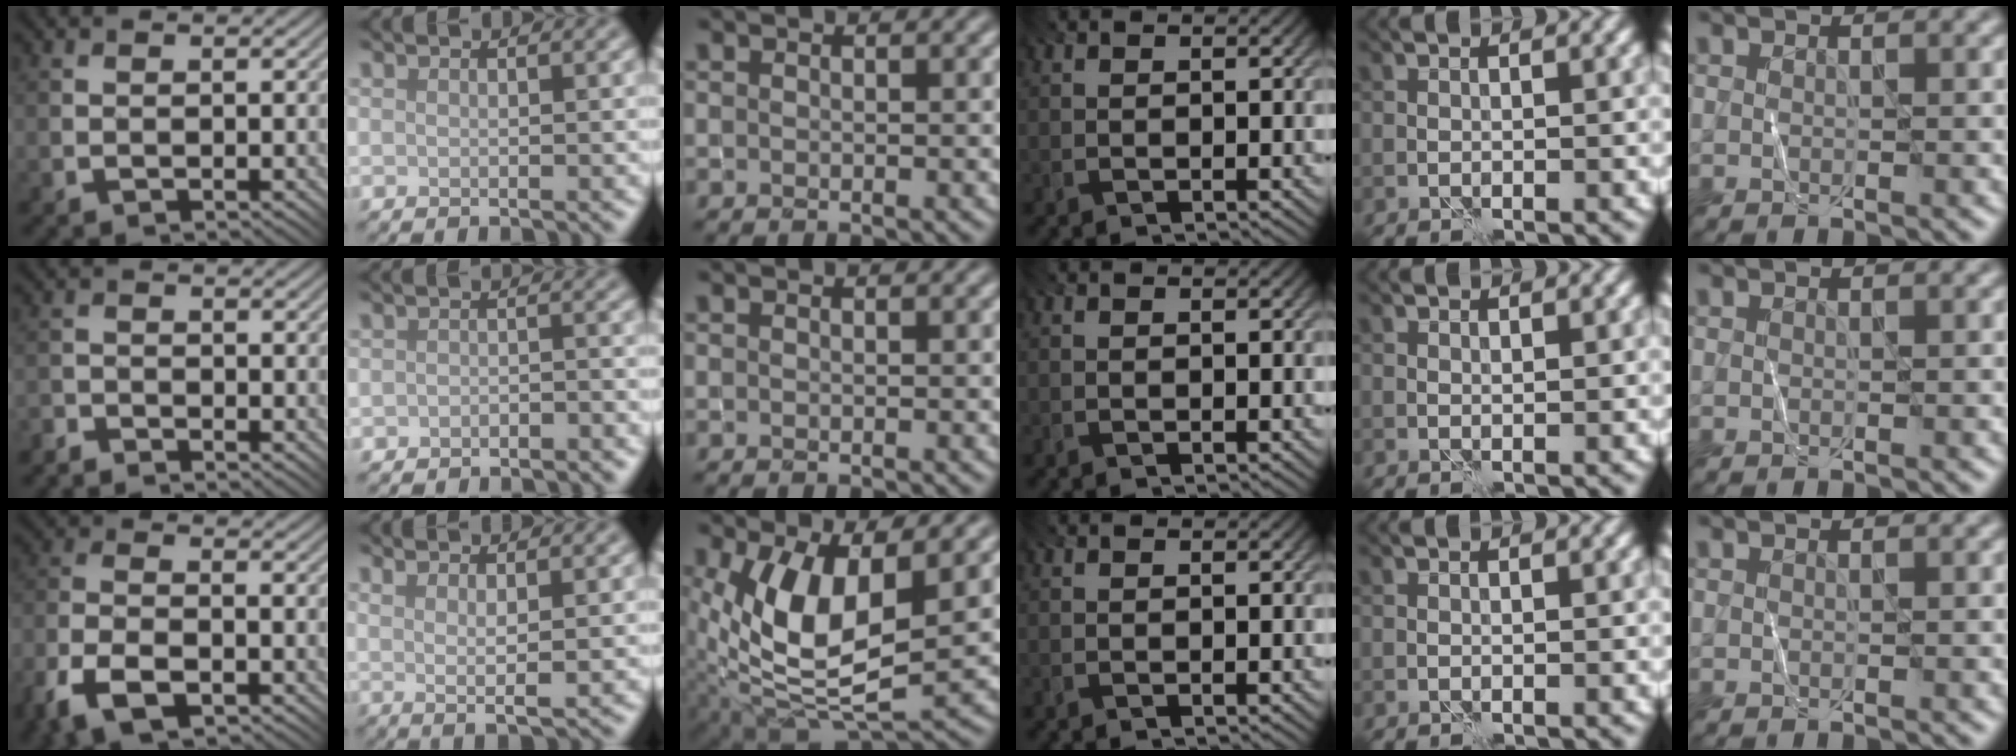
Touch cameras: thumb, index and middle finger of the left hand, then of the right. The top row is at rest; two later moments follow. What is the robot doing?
{"motion": "fold", "object": "shorts"}